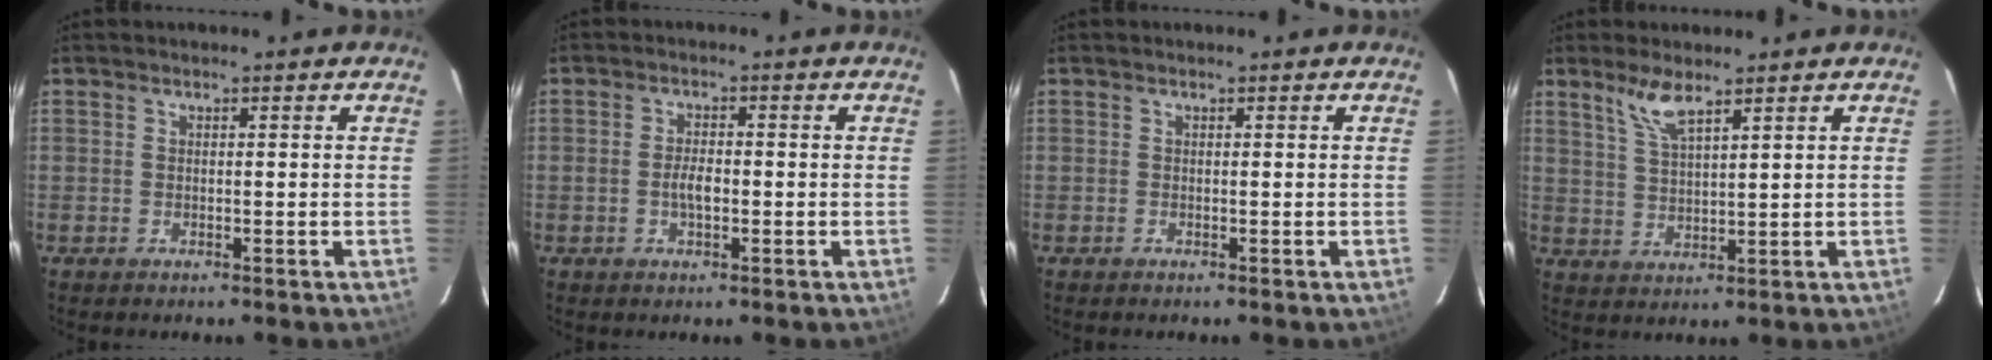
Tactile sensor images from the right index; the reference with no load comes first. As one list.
[{"total": 3.1, "force": [-0.7, 1.3, 2.7], "torque": [-0.051, 0.002, -0.012]}, {"total": 0.0}, {"total": 5.3, "force": [3.8, 1.1, 3.4], "torque": [-0.072, 0.001, 0.082]}]